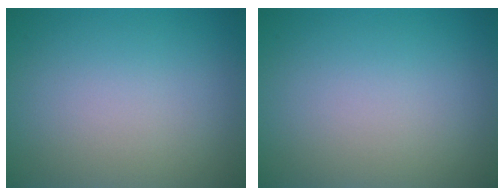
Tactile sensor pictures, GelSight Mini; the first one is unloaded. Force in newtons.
{"total": 0.0}